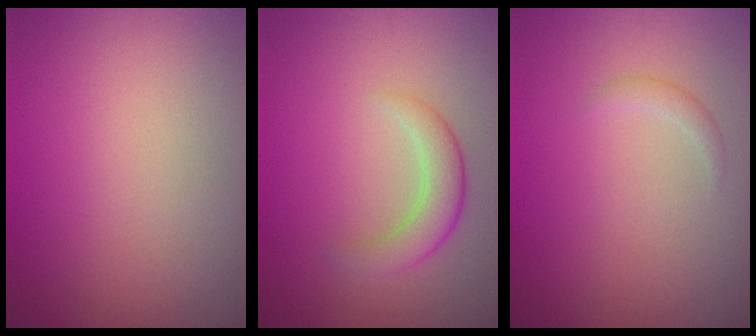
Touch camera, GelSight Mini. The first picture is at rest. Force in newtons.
{"total": 2.1, "press": 2.0, "slide": 0.2}
{"total": 0.8, "press": 0.8, "slide": 0.0}